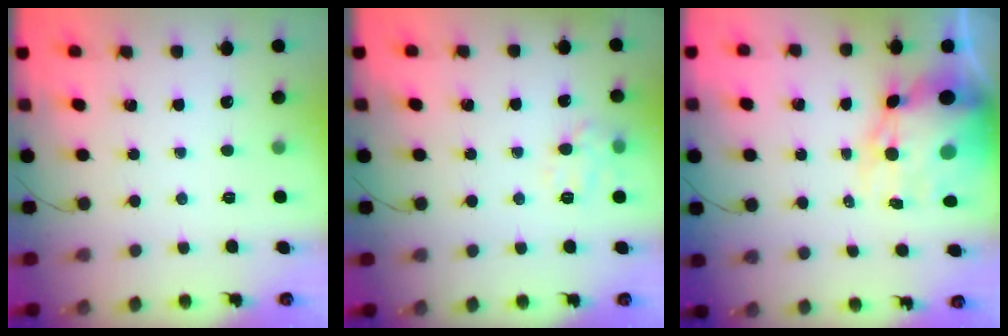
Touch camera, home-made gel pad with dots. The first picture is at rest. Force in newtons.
{"total": 9.4, "press": 9.4, "slide": 0.6}
{"total": 15.7, "press": 15.2, "slide": 3.7}